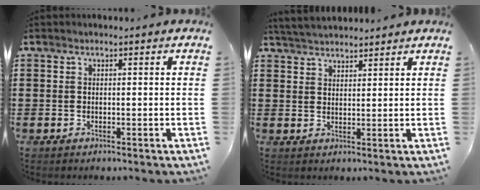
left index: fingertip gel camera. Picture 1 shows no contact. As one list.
[{"total": 3.4, "force": [3.3, 0.4, 0.4], "torque": [-0.018, -0.005, 0.063]}]